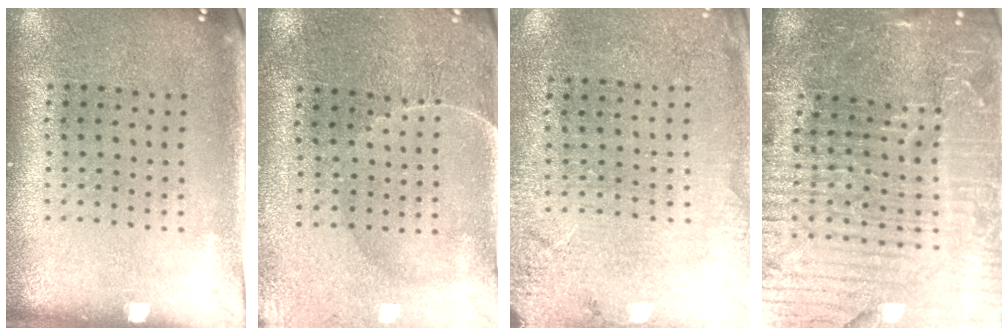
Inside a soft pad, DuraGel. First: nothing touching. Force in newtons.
{"total": 0.6, "press": 0.5, "slide": 0.4}
{"total": 2.6, "press": 2.5, "slide": 0.7}
{"total": 6.2, "press": 5.5, "slide": 2.9}